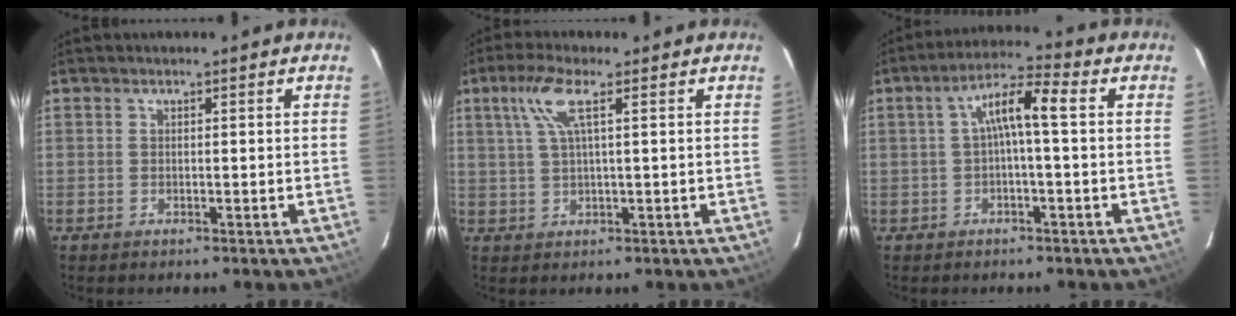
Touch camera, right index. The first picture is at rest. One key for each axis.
{"total": 5.6, "fx": 2.2, "fy": 0.5, "fz": 5.1, "tx": -0.105, "ty": 0.008, "tz": 0.048}
{"total": 6.3, "fx": 0.2, "fy": 1.1, "fz": 6.2, "tx": -0.122, "ty": 0.022, "tz": 0.003}